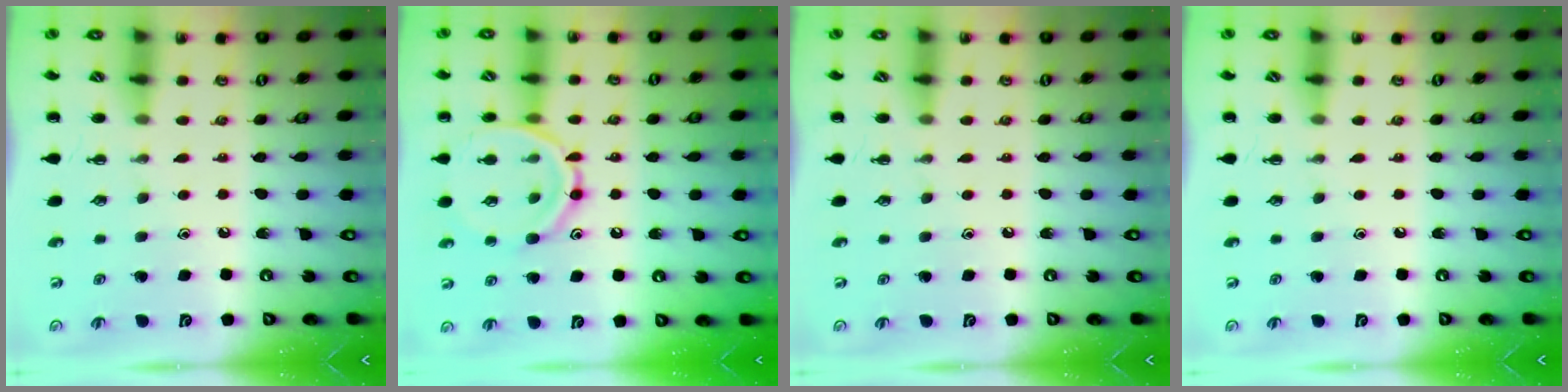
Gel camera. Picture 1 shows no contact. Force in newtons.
{"total": 13.9, "press": 13.8, "slide": 1.2}
{"total": 0.0}
{"total": 0.0}